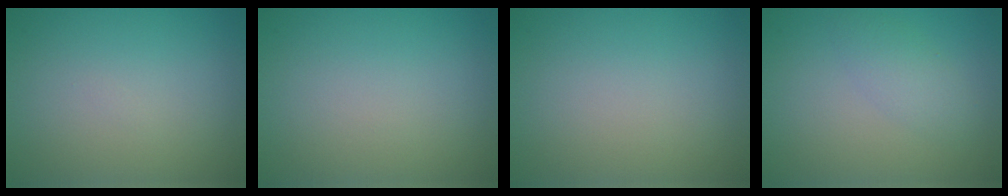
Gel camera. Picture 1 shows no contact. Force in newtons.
{"total": 0.0}
{"total": 0.0}
{"total": 2.0, "press": 2.0, "slide": 0.1}